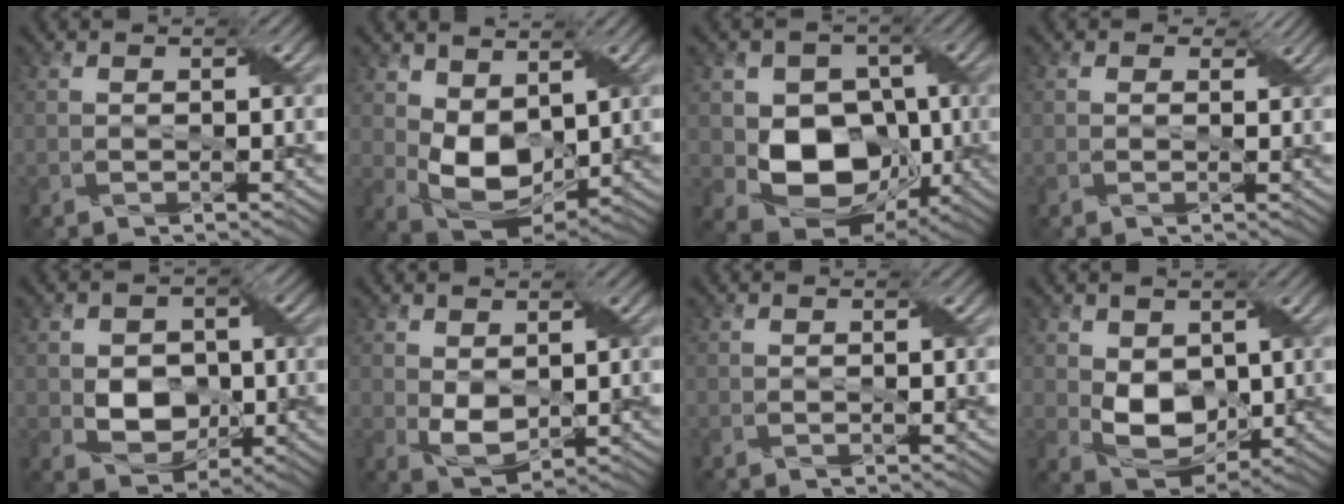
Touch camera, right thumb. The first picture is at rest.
{"total": 7.9, "force": [2.1, 5.0, 5.7], "torque": [-0.130, -0.010, 0.044]}
{"total": 10.3, "force": [-1.1, 8.2, 6.1], "torque": [-0.109, -0.014, -0.027]}
{"total": 1.7, "force": [0.8, 1.1, 0.9], "torque": [-0.014, -0.006, 0.011]}
{"total": 7.2, "force": [-0.2, 5.7, 4.3], "torque": [-0.081, -0.004, -0.010]}
{"total": 4.3, "force": [0.8, 2.9, 3.0], "torque": [-0.066, -0.007, 0.021]}
{"total": 0.0}
{"total": 6.7, "force": [0.7, 4.9, 4.6], "torque": [-0.101, -0.011, 0.018]}